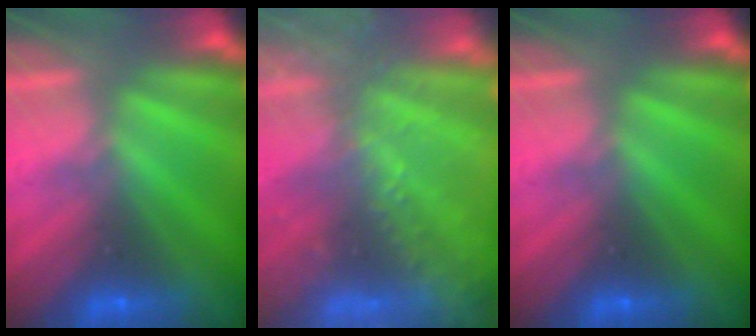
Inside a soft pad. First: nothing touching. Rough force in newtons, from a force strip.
{"total": 9.1}
{"total": 0.0}